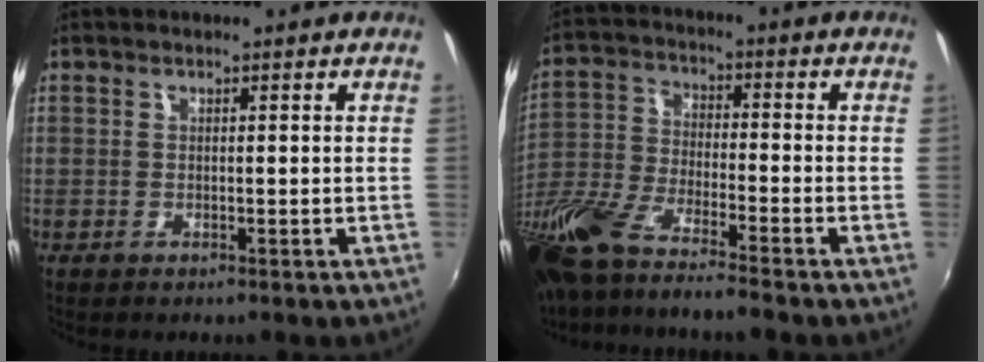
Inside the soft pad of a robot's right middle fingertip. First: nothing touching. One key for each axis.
{"total": 16.9, "fx": -12.9, "fy": 2.7, "fz": 10.5, "tx": -0.228, "ty": -0.044, "tz": -0.250}